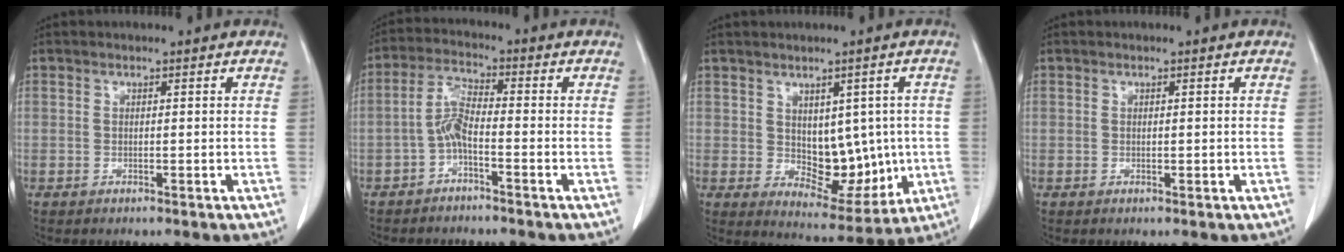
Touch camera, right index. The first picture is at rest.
{"total": 4.5, "force": [-1.7, 0.9, 4.0], "torque": [-0.083, 0.013, -0.035]}
{"total": 8.9, "force": [0.4, 5.3, 7.2], "torque": [-0.083, 0.004, 0.032]}
{"total": 0.0}